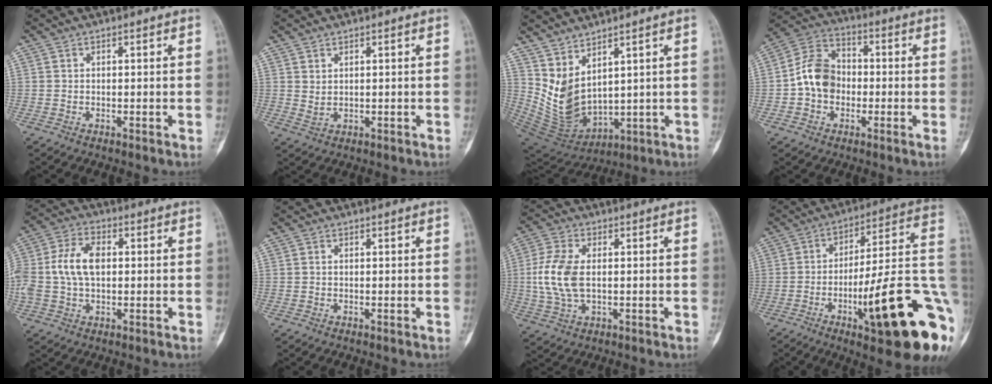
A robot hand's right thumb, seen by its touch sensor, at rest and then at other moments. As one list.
[{"total": 1.7, "force": [0.9, 0.9, 1.2], "torque": [-0.021, -0.010, 0.024]}, {"total": 10.3, "force": [4.6, 5.0, 7.7], "torque": [-0.127, -0.044, 0.120]}, {"total": 10.0, "force": [-1.1, 7.9, 6.0], "torque": [-0.096, 0.036, -0.035]}, {"total": 10.6, "force": [0.6, 6.6, 8.2], "torque": [-0.175, 0.021, 0.011]}, {"total": 0.0}, {"total": 9.8, "force": [0.2, 5.6, 8.0], "torque": [-0.184, 0.003, 0.003]}, {"total": 27.0, "force": [-7.3, 5.3, 25.4], "torque": [-0.305, 0.015, -0.099]}]